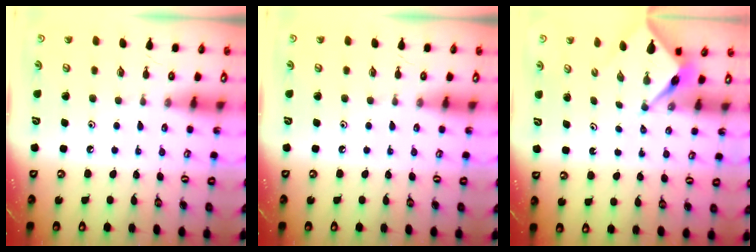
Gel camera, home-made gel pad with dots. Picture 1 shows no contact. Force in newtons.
{"total": 0.0}
{"total": 3.3, "press": 3.3, "slide": 0.3}